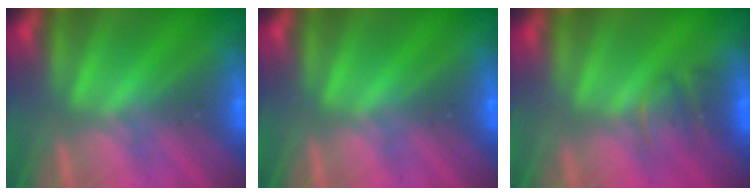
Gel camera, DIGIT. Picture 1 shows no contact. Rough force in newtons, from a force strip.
{"total": 0.0}
{"total": 2.2}